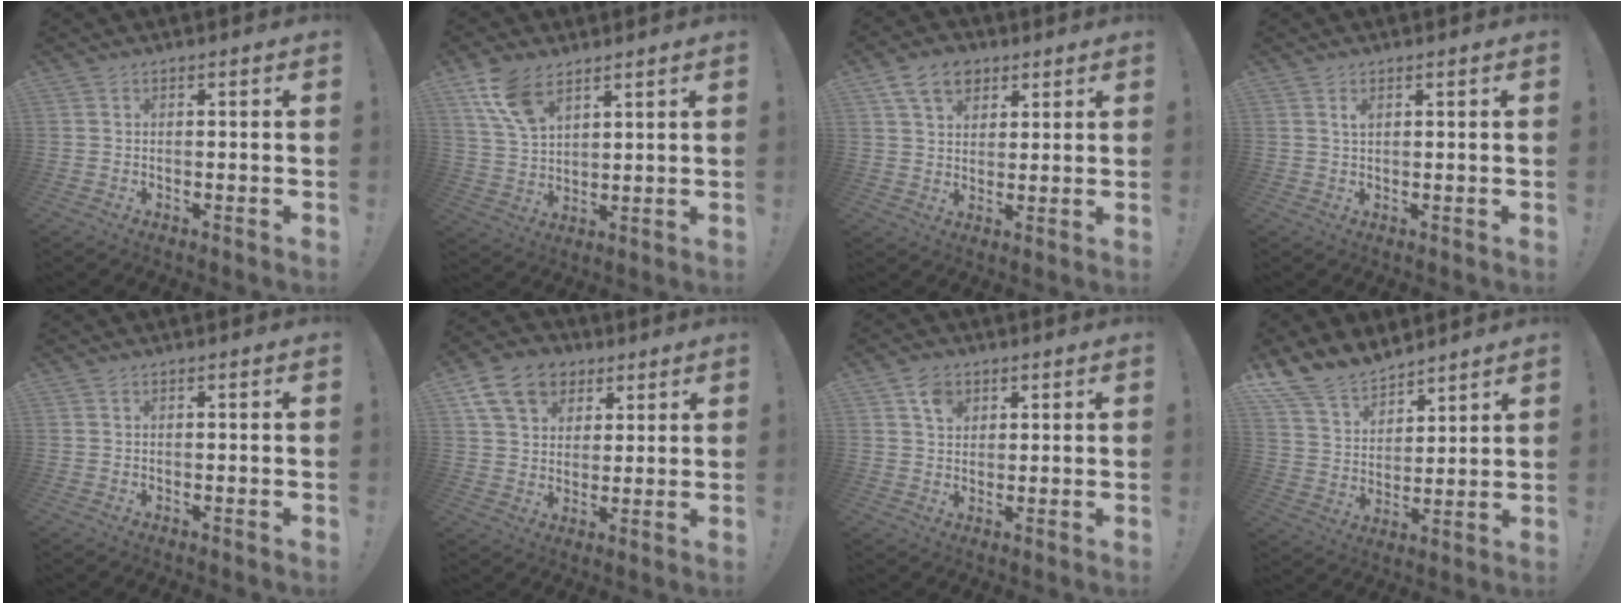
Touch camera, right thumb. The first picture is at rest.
{"total": 10.7, "force": [6.8, 5.5, 6.1], "torque": [-0.109, -0.026, 0.134]}
{"total": 10.2, "force": [5.6, 7.2, 4.6], "torque": [-0.071, -0.017, 0.109]}
{"total": 1.4, "force": [0.7, 0.6, 1.1], "torque": [-0.018, 0.000, 0.011]}
{"total": 0.0}
{"total": 14.3, "force": [6.7, 10.7, 6.8], "torque": [-0.104, -0.026, 0.132]}
{"total": 5.3, "force": [2.6, 4.2, 1.9], "torque": [-0.019, -0.007, 0.046]}
{"total": 13.1, "force": [11.6, 5.5, 2.8], "torque": [-0.076, -0.087, 0.222]}